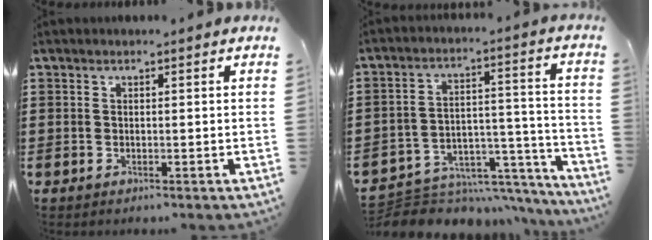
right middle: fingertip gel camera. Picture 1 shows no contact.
{"total": 5.4, "force": [-4.9, 2.3, 0.7], "torque": [-0.016, 0.012, -0.093]}